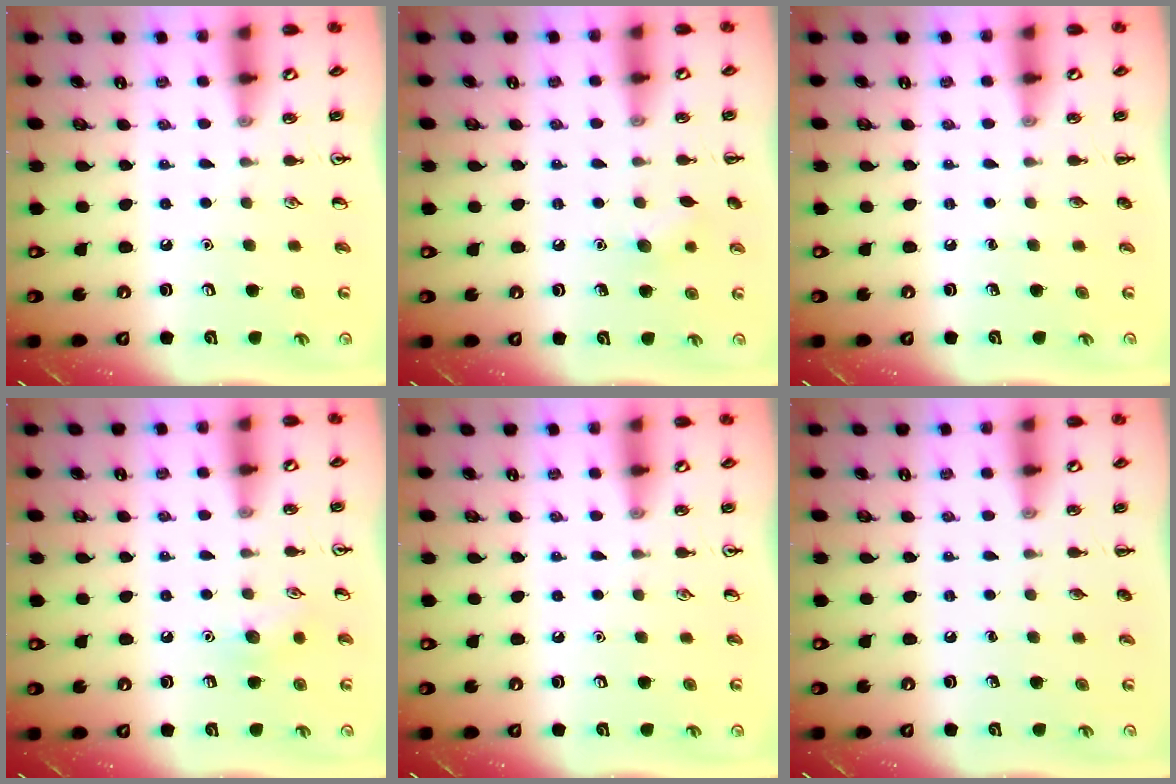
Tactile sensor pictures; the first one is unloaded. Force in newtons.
{"total": 6.0, "press": 5.8, "slide": 1.6}
{"total": 0.0}
{"total": 7.1, "press": 6.8, "slide": 1.8}
{"total": 0.0}
{"total": 0.0}